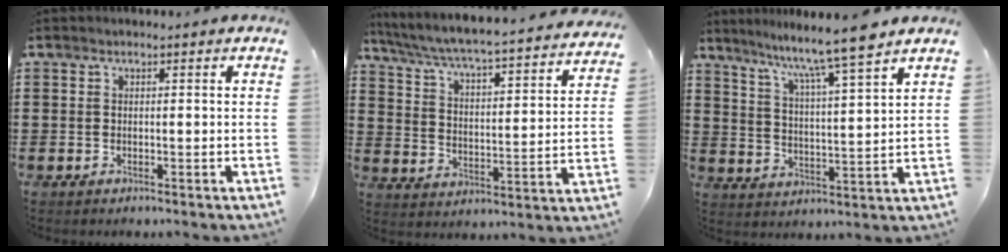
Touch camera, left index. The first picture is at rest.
{"total": 4.5, "force": [4.2, -0.3, 1.6], "torque": [-0.056, -0.042, 0.059]}
{"total": 8.0, "force": [6.8, -1.1, 3.9], "torque": [-0.100, -0.044, 0.111]}